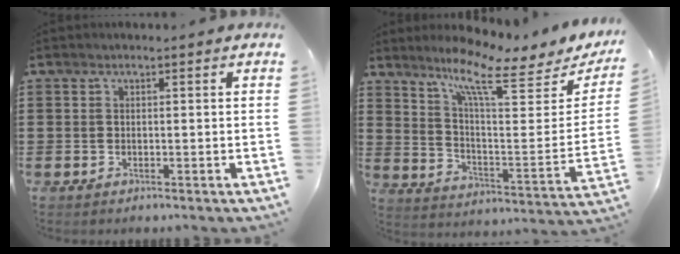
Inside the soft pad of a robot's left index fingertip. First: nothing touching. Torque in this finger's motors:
{"motor_torque": [0.62, -0.19, 0.32, 0.11]}